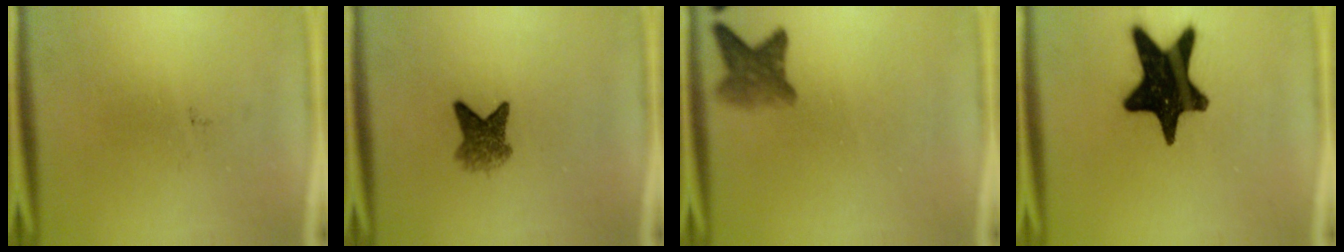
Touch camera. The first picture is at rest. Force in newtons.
{"total": 4.2}
{"total": 4.3}
{"total": 19.1}